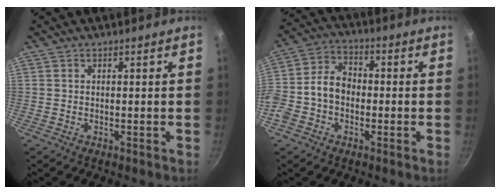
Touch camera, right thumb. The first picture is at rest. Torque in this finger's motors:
{"motor_torque": [1.51, 1.24, 1.09, -0.80, 0.07]}